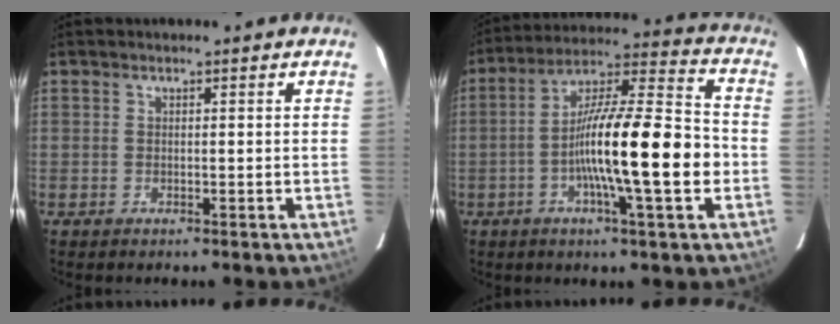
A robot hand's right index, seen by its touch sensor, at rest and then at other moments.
{"total": 17.5, "force": [-3.6, 1.1, 17.1], "torque": [-0.286, 0.005, -0.065]}